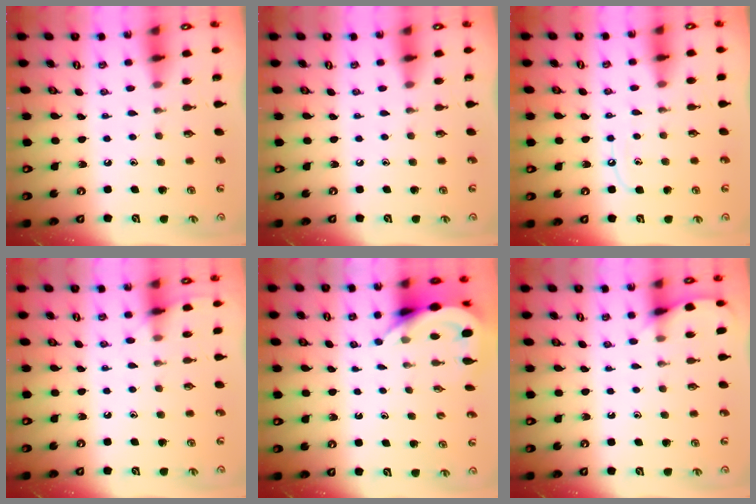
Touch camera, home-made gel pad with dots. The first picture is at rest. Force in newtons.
{"total": 0.0}
{"total": 5.8, "press": 5.8, "slide": 0.5}
{"total": 5.0, "press": 5.0, "slide": 0.6}
{"total": 5.1, "press": 5.0, "slide": 0.5}
{"total": 4.5, "press": 4.5, "slide": 0.4}